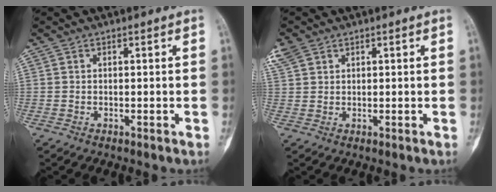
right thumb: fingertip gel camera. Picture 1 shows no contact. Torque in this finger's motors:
{"motor_torque": [0.10, 0.01, 0.19, -0.11, -0.10]}